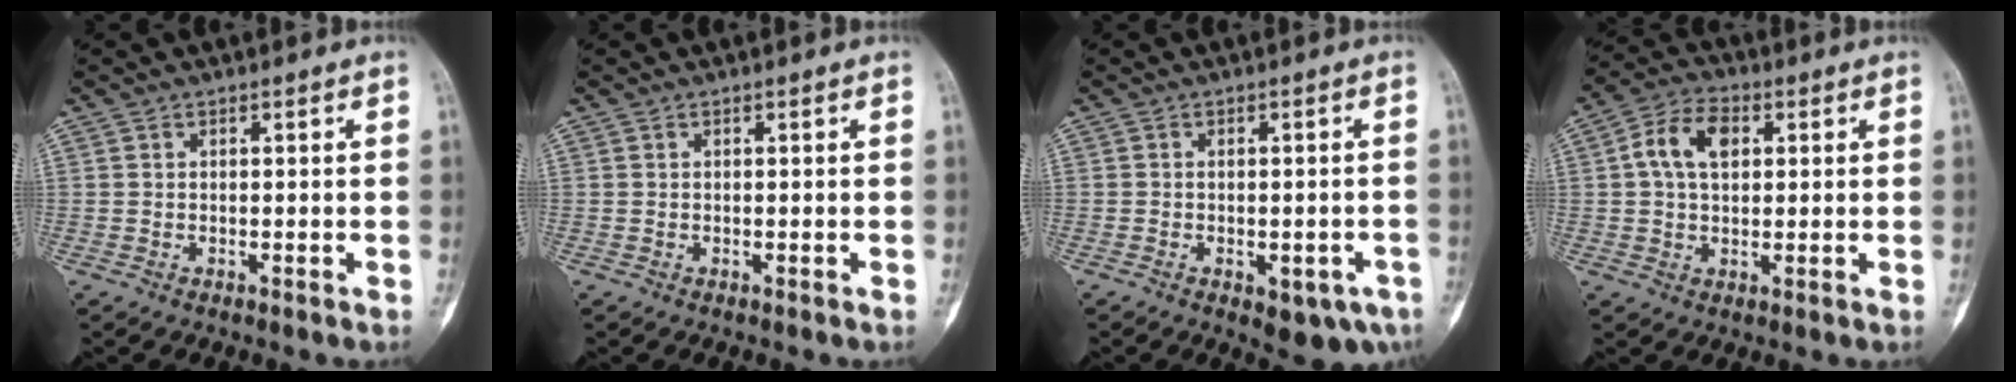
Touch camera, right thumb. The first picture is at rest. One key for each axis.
{"total": 0.0}
{"total": 7.4, "fx": -3.4, "fy": 3.6, "fz": 5.5, "tx": -0.056, "ty": 0.016, "tz": -0.034}
{"total": 8.5, "fx": 1.8, "fy": 5.5, "fz": 6.2, "tx": -0.109, "ty": 0.016, "tz": 0.029}